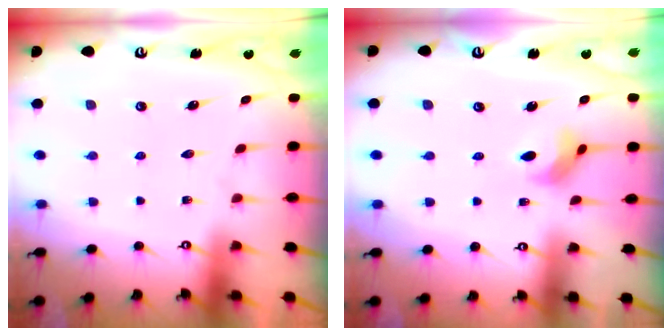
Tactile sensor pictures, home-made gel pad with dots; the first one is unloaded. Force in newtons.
{"total": 3.9, "press": 3.8, "slide": 0.6}